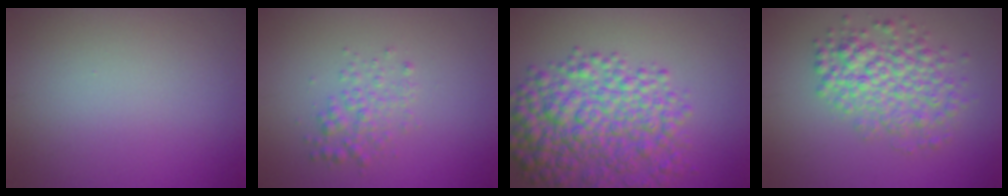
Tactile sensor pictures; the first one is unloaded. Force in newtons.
{"total": 2.2, "press": 2.2, "slide": 0.0}
{"total": 8.1, "press": 8.1, "slide": 0.2}
{"total": 5.2, "press": 5.2, "slide": 0.2}